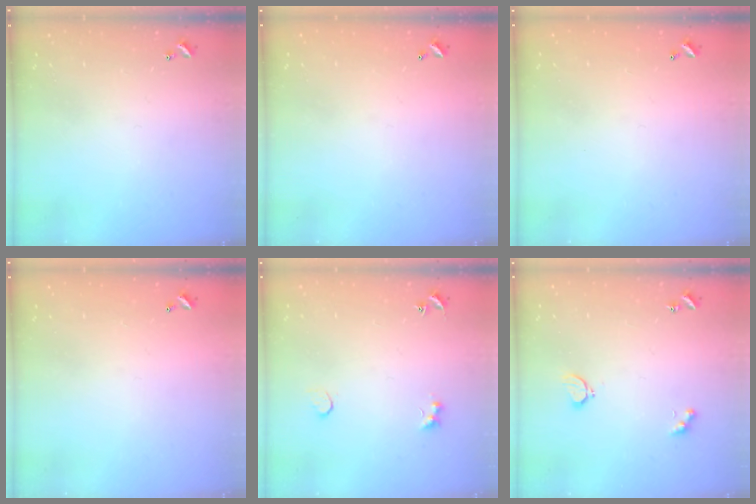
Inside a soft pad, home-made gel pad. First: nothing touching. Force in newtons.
{"total": 2.8, "press": 2.8, "slide": 0.1}
{"total": 2.9, "press": 2.9, "slide": 0.1}
{"total": 2.8, "press": 2.8, "slide": 0.1}
{"total": 2.9, "press": 2.8, "slide": 0.8}
{"total": 2.0, "press": 1.9, "slide": 0.5}